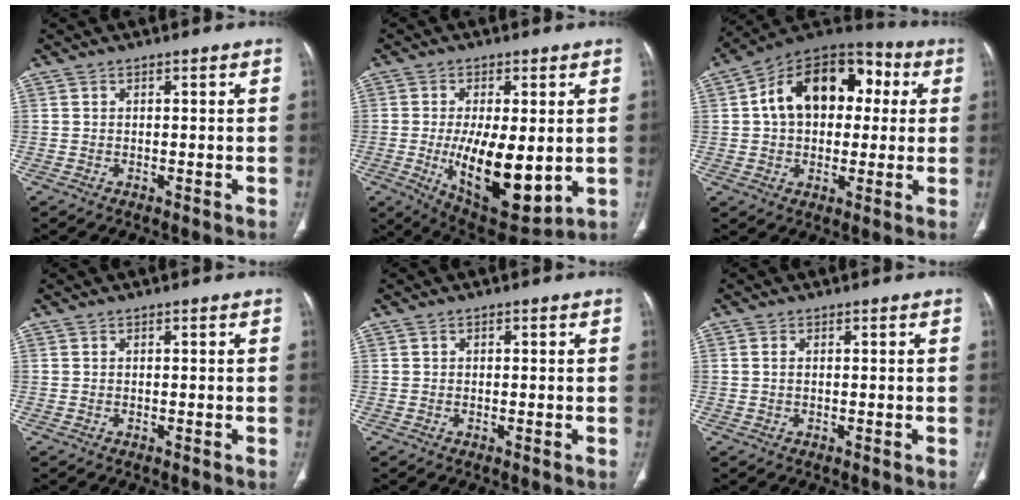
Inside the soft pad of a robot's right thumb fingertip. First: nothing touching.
{"total": 16.3, "force": [-1.9, 6.9, 14.7], "torque": [-0.223, -0.028, -0.011]}
{"total": 19.3, "force": [3.3, 13.1, 13.8], "torque": [-0.182, 0.034, 0.043]}
{"total": 0.0}
{"total": 0.0}
{"total": 0.7, "force": [0.1, 0.4, 0.6], "torque": [-0.011, 0.000, 0.003]}